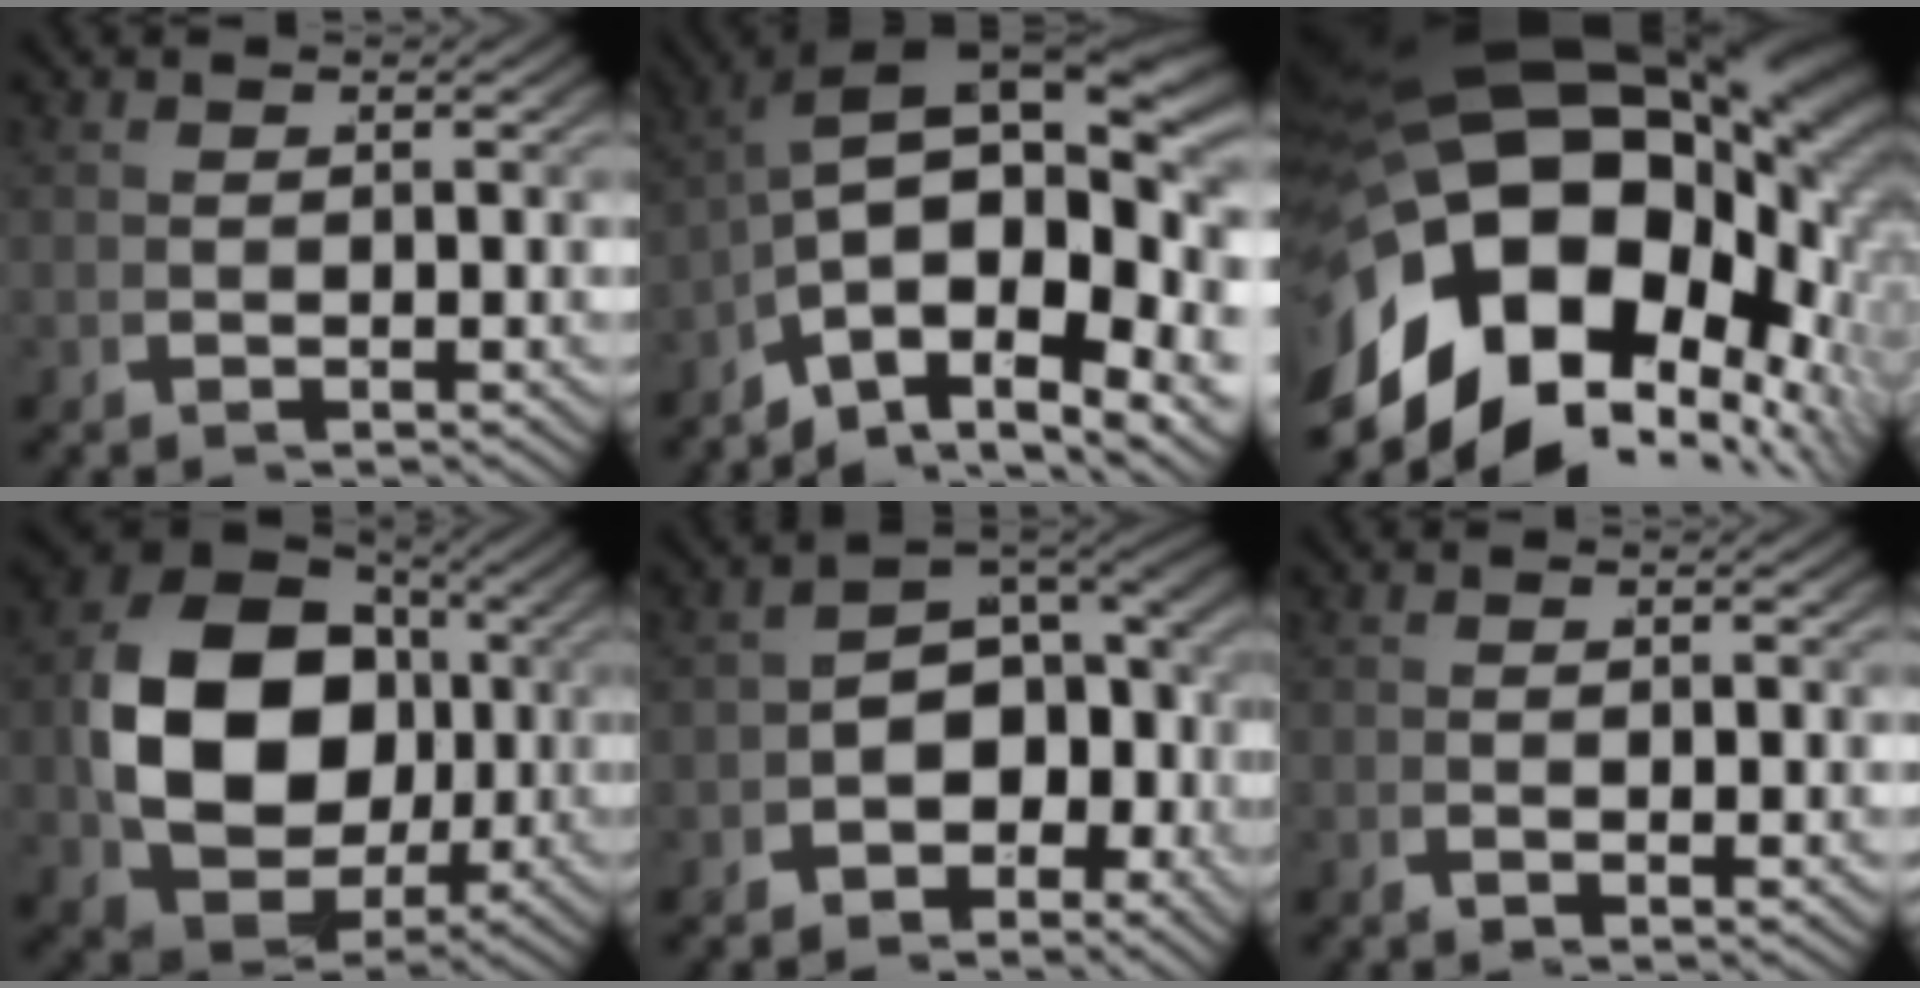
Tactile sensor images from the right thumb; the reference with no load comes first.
{"total": 14.3, "force": [-0.9, 9.0, 11.1], "torque": [-0.193, -0.041, -0.015]}
{"total": 26.7, "force": [0.4, 17.7, 20.0], "torque": [-0.323, -0.020, -0.004]}
{"total": 16.0, "force": [0.7, 11.6, 11.0], "torque": [-0.246, -0.034, 0.020]}
{"total": 7.3, "force": [-1.4, 5.1, 5.0], "torque": [-0.073, -0.016, -0.028]}
{"total": 1.0, "force": [-0.6, 0.2, 0.8], "torque": [-0.008, 0.002, -0.021]}